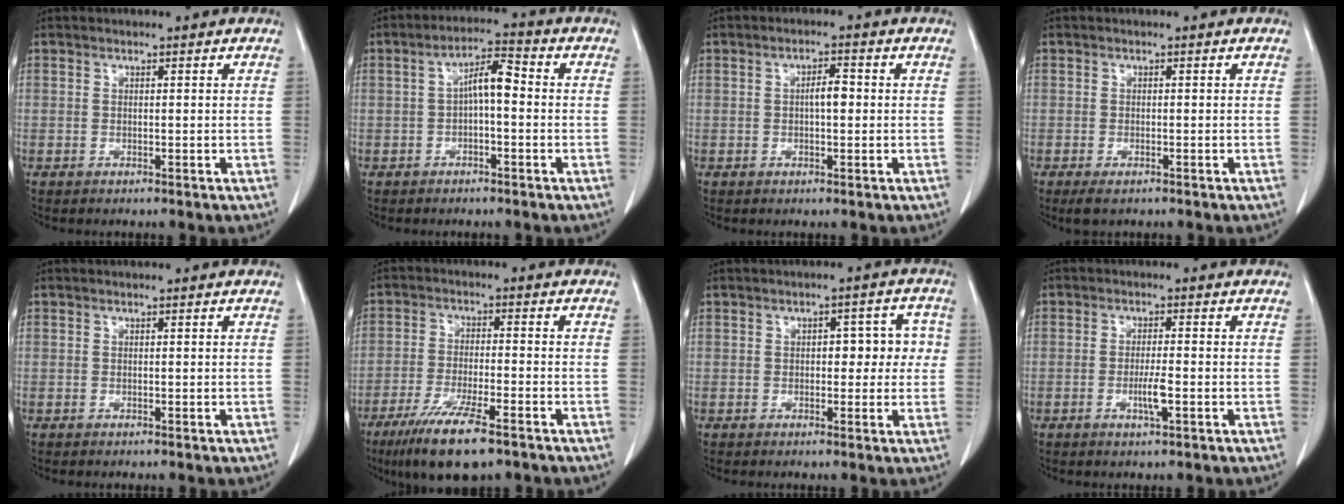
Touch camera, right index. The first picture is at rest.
{"total": 5.3, "force": [-0.2, 1.5, 5.1], "torque": [-0.089, 0.023, -0.005]}
{"total": 2.7, "force": [0.0, 0.8, 2.6], "torque": [-0.043, 0.004, 0.000]}
{"total": 2.1, "force": [-1.3, 0.7, 1.4], "torque": [-0.033, -0.007, -0.016]}
{"total": 0.0}
{"total": 11.0, "force": [-7.3, 1.7, 8.1], "torque": [-0.145, -0.026, -0.120]}
{"total": 5.4, "force": [0.5, 2.8, 4.5], "torque": [-0.044, 0.027, 0.005]}
{"total": 3.1, "force": [-1.0, 0.1, 2.9], "torque": [-0.057, -0.003, -0.015]}